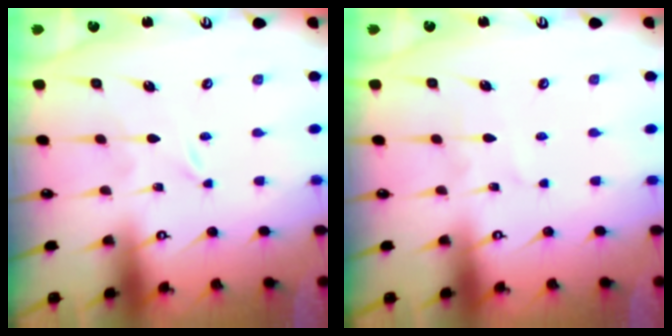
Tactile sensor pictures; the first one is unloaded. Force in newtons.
{"total": 2.7, "press": 2.7, "slide": 0.3}